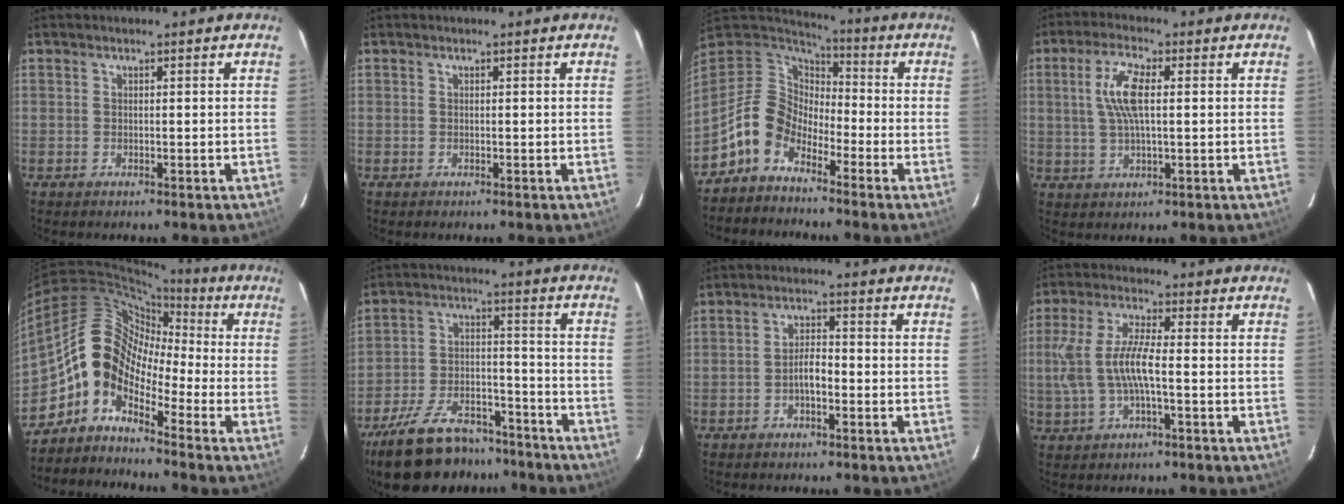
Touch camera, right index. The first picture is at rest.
{"total": 0.0}
{"total": 10.3, "force": [-6.9, 6.7, 3.9], "torque": [-0.087, 0.028, -0.146]}
{"total": 7.6, "force": [1.3, 2.4, 7.1], "torque": [-0.144, 0.010, 0.027]}
{"total": 9.0, "force": [-4.0, 6.2, 5.2], "torque": [-0.077, 0.031, -0.103]}
{"total": 21.0, "force": [-16.4, 9.0, 9.4], "torque": [-0.206, 0.004, -0.249]}
{"total": 3.3, "force": [-1.5, 1.3, 2.7], "torque": [-0.052, 0.011, -0.026]}
{"total": 9.5, "force": [-1.1, 2.6, 9.1], "torque": [-0.190, 0.006, -0.016]}